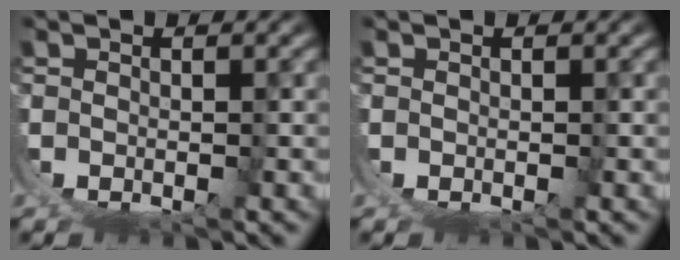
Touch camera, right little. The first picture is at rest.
{"total": 0.0}